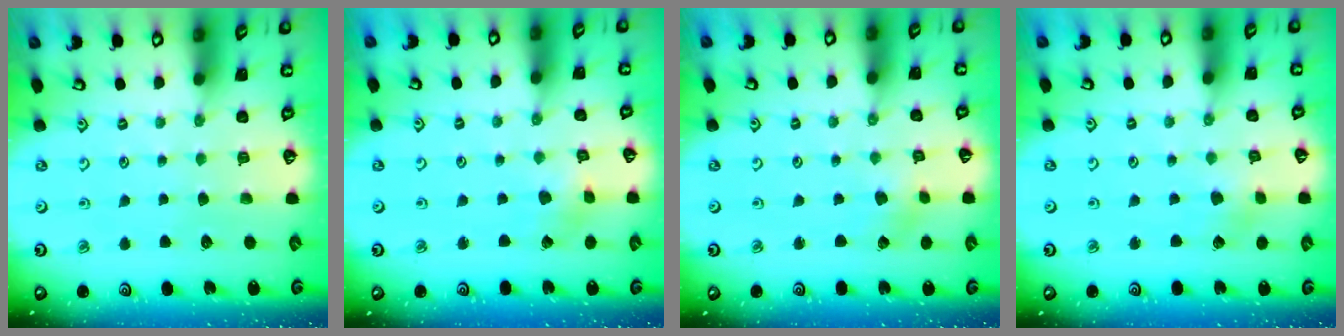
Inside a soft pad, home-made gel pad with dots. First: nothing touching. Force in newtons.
{"total": 2.2, "press": 2.2, "slide": 0.2}
{"total": 1.9, "press": 1.9, "slide": 0.2}
{"total": 2.7, "press": 2.7, "slide": 0.4}